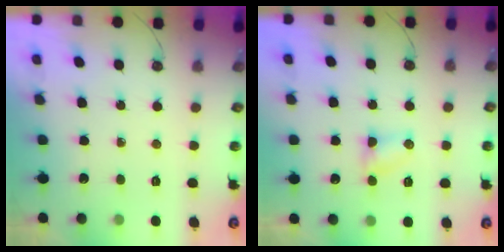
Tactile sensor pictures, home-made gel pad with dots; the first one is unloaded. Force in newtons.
{"total": 3.6, "press": 3.5, "slide": 0.4}